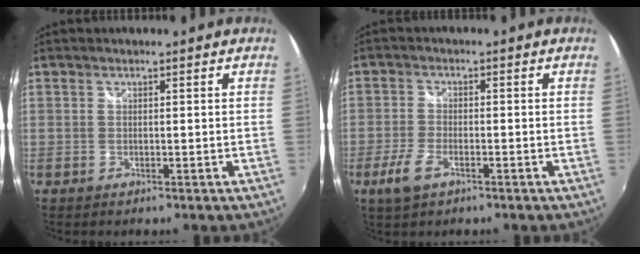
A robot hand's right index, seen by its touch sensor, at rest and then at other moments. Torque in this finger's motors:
{"motor_torque": [0.15, -0.14, 0.24, 0.03]}